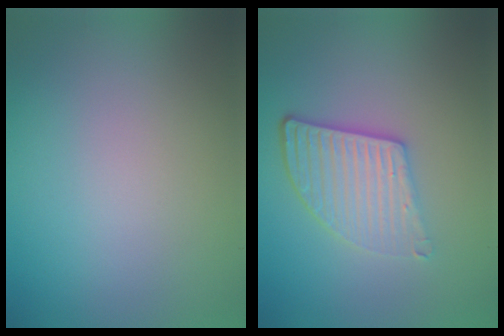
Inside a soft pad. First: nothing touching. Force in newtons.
{"total": 4.3, "press": 3.5, "slide": 2.6}